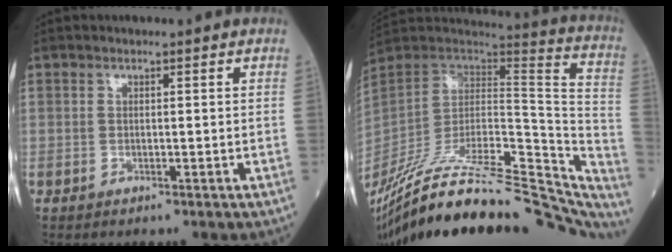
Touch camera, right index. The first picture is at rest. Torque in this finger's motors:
{"motor_torque": [-0.37, -1.47, 1.02, 0.21]}